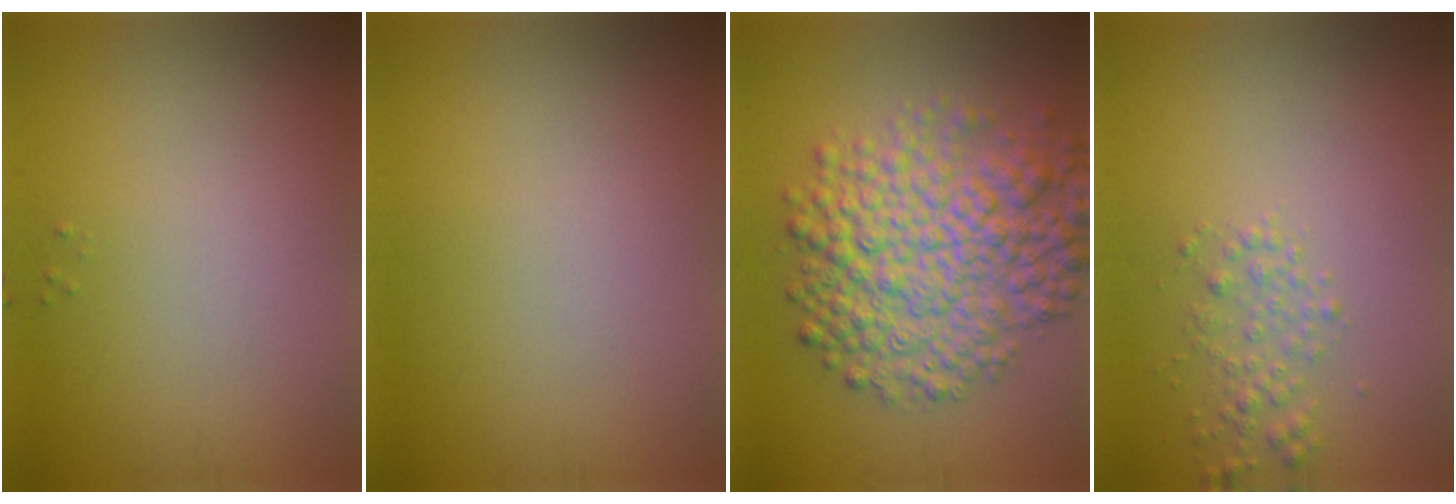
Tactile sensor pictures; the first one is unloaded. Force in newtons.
{"total": 0.0}
{"total": 8.9, "press": 8.9, "slide": 0.1}
{"total": 1.9, "press": 1.9, "slide": 0.1}